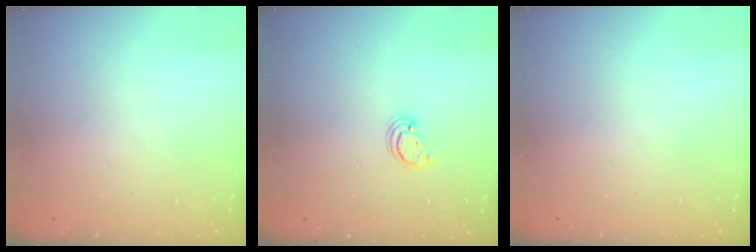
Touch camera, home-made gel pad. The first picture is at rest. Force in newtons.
{"total": 2.4, "press": 2.4, "slide": 0.2}
{"total": 0.0}